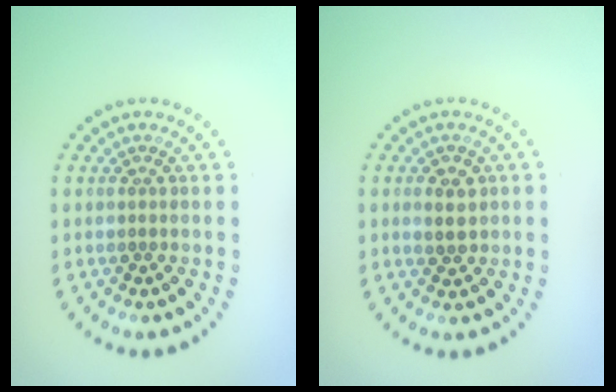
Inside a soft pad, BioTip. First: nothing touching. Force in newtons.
{"total": 2.0, "press": 1.9, "slide": 0.5}